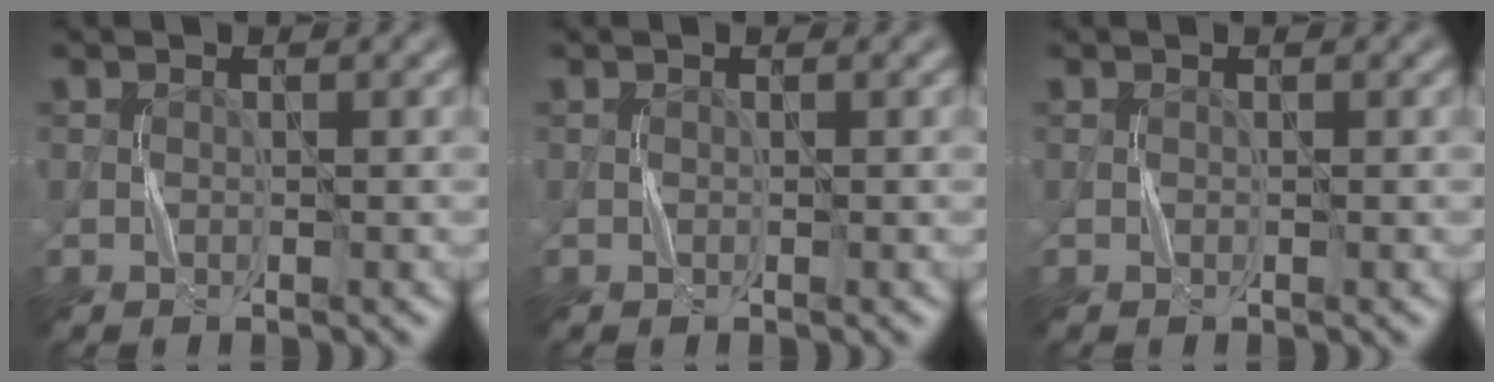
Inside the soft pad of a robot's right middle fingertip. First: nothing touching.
{"total": 0.0}
{"total": 0.0}